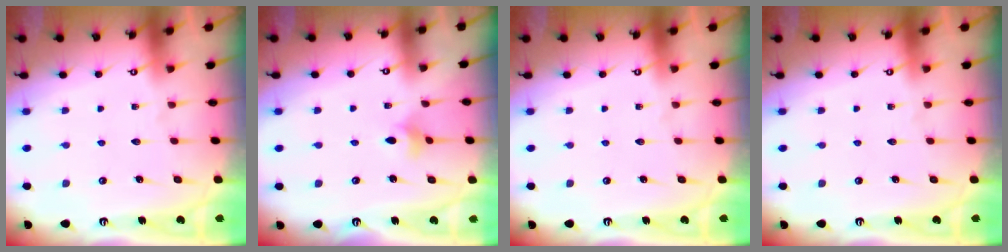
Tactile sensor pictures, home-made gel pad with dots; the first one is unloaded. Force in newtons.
{"total": 4.0, "press": 4.0, "slide": 0.6}
{"total": 0.0}
{"total": 0.0}